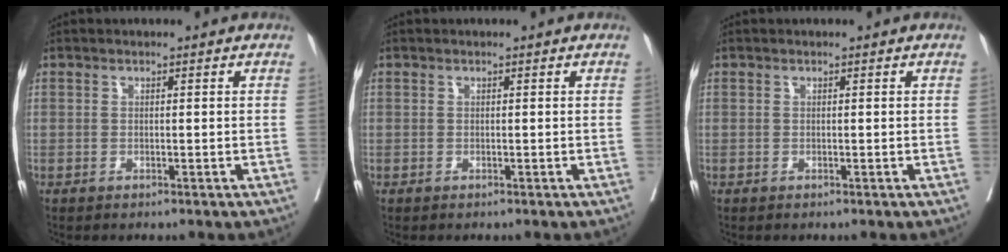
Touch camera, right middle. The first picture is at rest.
{"total": 0.0}
{"total": 0.0}